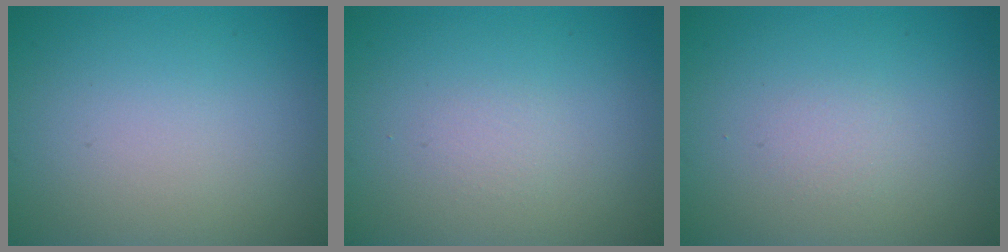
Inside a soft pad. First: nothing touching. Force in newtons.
{"total": 0.0}
{"total": 0.7, "press": 0.7, "slide": 0.1}